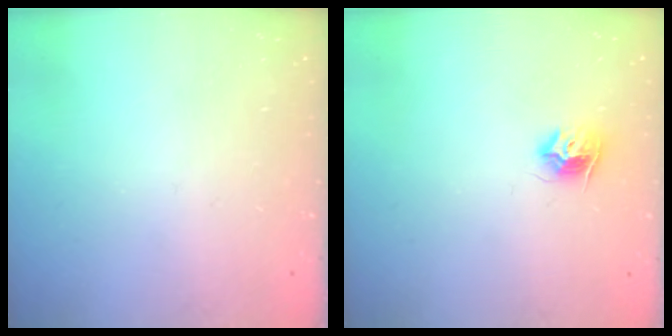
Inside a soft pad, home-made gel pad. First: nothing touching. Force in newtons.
{"total": 8.6, "press": 8.6, "slide": 0.3}